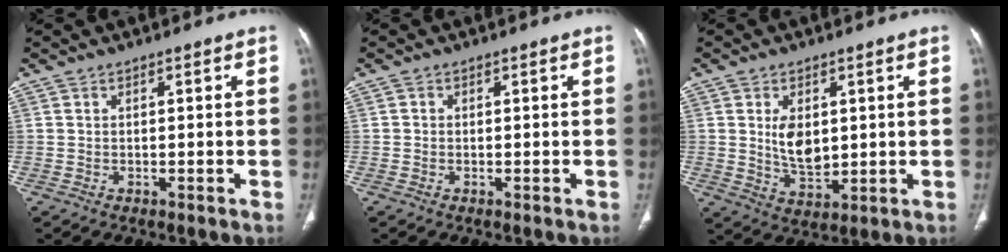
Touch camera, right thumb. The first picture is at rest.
{"total": 0.5, "force": [-0.1, 0.5, 0.2], "torque": [-0.003, 0.001, -0.004]}
{"total": 7.3, "force": [1.3, 4.5, 5.6], "torque": [-0.077, -0.017, 0.032]}